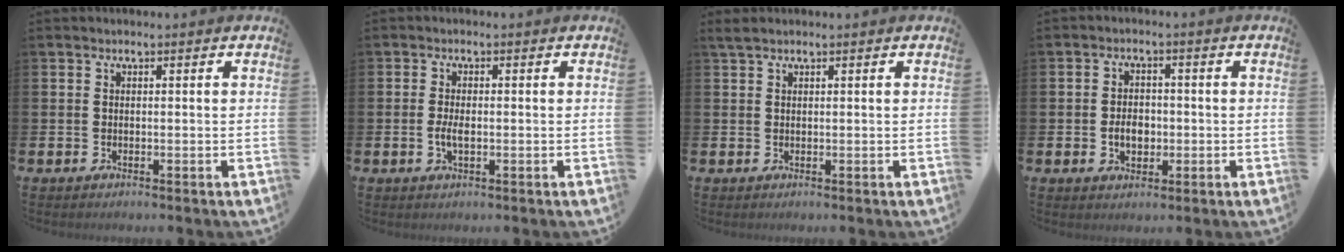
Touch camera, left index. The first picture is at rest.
{"total": 2.3, "force": [-0.3, 1.0, 2.1], "torque": [-0.030, -0.003, -0.008]}
{"total": 1.3, "force": [1.1, 0.2, 0.7], "torque": [-0.013, 0.002, 0.019]}
{"total": 3.6, "force": [-0.6, 2.6, 2.5], "torque": [-0.032, -0.001, -0.019]}